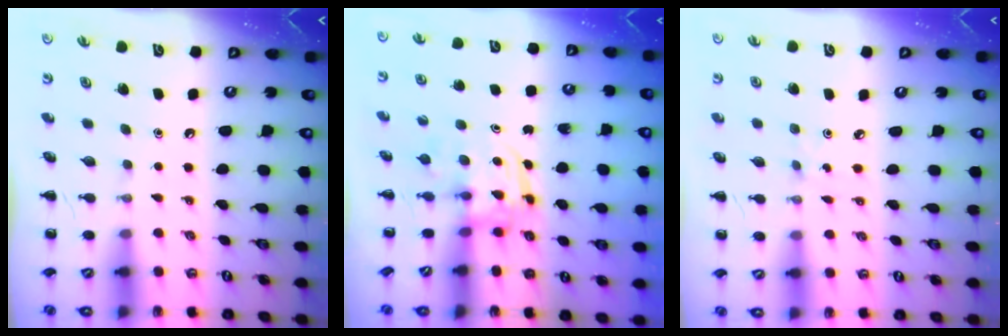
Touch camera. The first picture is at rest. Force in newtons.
{"total": 2.7, "press": 2.7, "slide": 0.3}
{"total": 0.6, "press": 0.6, "slide": 0.2}